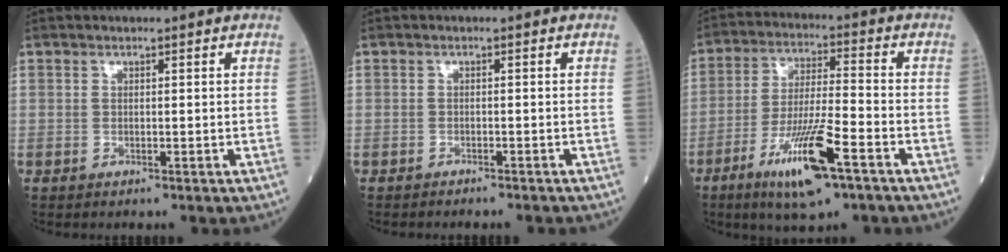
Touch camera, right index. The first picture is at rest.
{"total": 3.8, "force": [-3.5, 0.7, 1.0], "torque": [-0.010, -0.003, -0.045]}
{"total": 12.6, "force": [-6.6, 1.5, 10.6], "torque": [-0.202, -0.019, -0.117]}